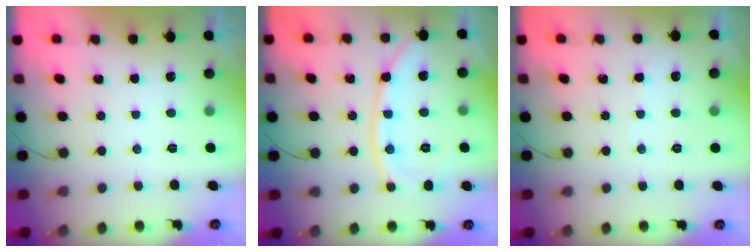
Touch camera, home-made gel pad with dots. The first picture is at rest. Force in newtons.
{"total": 10.2, "press": 10.2, "slide": 0.9}
{"total": 2.7, "press": 2.6, "slide": 0.4}